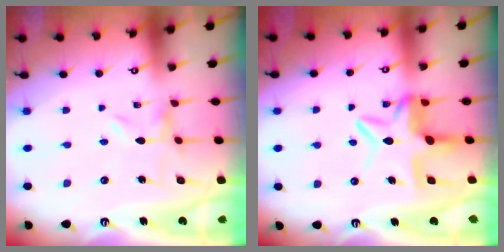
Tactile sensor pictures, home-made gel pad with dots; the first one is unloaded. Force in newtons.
{"total": 10.1, "press": 10.0, "slide": 0.9}